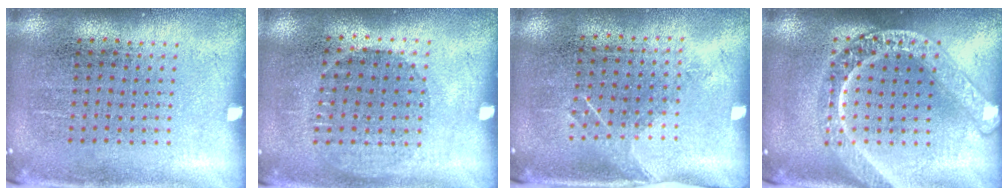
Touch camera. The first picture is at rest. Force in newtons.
{"total": 0.9, "press": 0.8, "slide": 0.4}
{"total": 1.2, "press": 0.9, "slide": 0.7}
{"total": 2.9, "press": 2.9, "slide": 0.4}